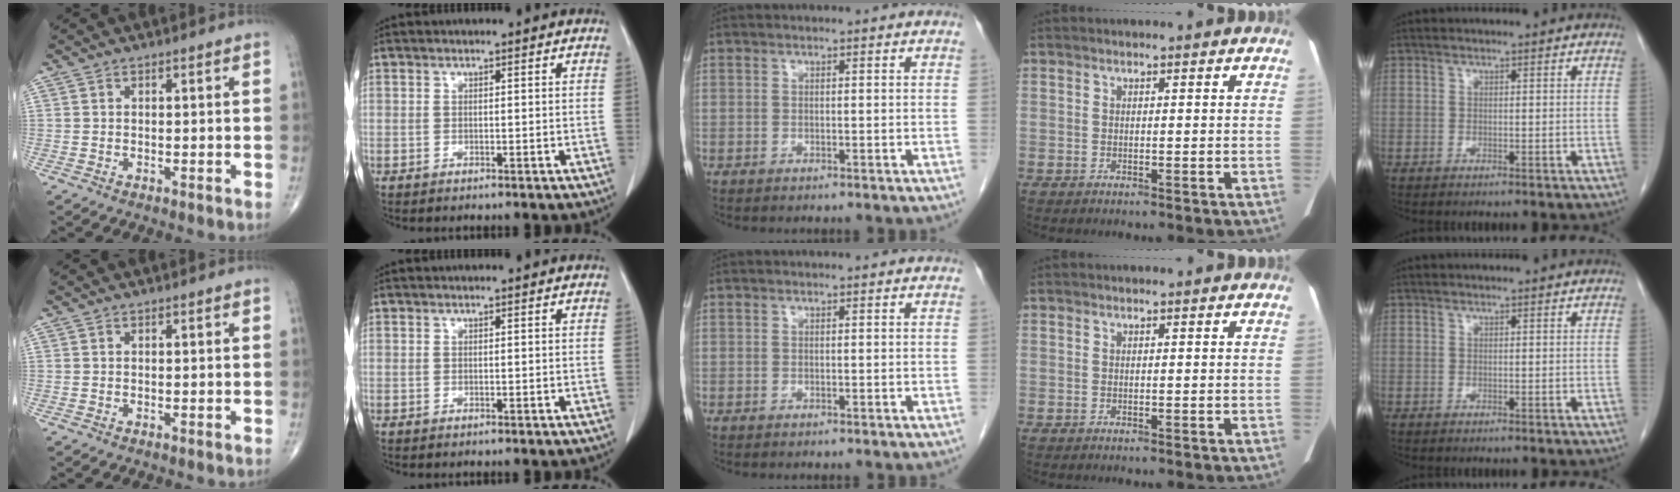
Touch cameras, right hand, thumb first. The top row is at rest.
{}